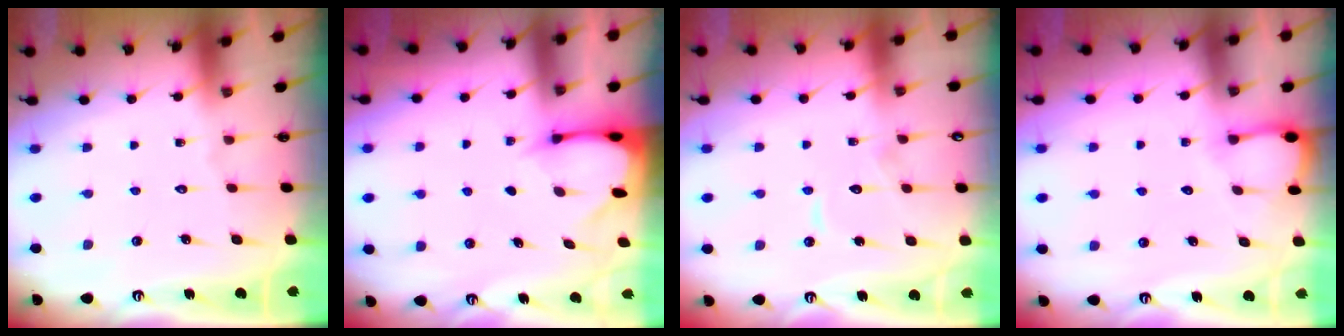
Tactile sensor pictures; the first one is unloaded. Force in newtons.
{"total": 2.6, "press": 2.6, "slide": 0.3}
{"total": 6.5, "press": 6.4, "slide": 0.6}
{"total": 3.2, "press": 3.2, "slide": 0.3}